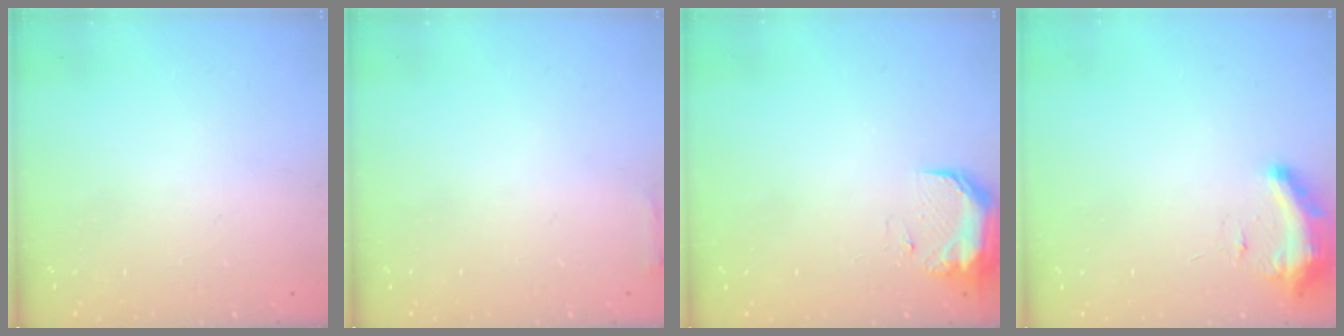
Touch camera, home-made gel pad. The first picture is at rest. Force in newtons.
{"total": 2.3, "press": 2.3, "slide": 0.5}
{"total": 8.8, "press": 8.7, "slide": 1.2}
{"total": 9.3, "press": 9.2, "slide": 0.9}